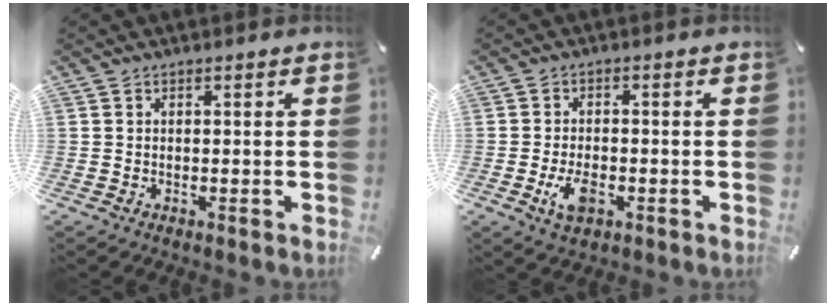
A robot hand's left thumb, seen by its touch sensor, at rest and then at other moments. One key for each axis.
{"total": 5.3, "fx": -1.9, "fy": 2.9, "fz": 4.0, "tx": -0.091, "ty": 0.001, "tz": -0.036}